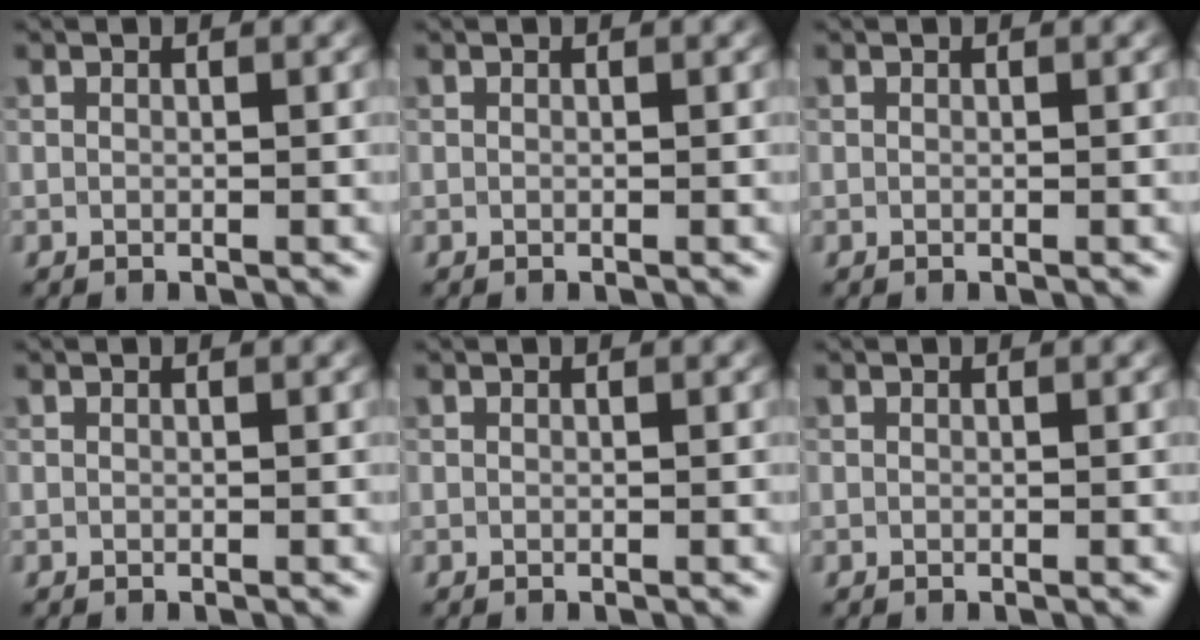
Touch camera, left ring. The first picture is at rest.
{"total": 0.0}
{"total": 0.0}
{"total": 0.0}
{"total": 0.0}
{"total": 0.0}